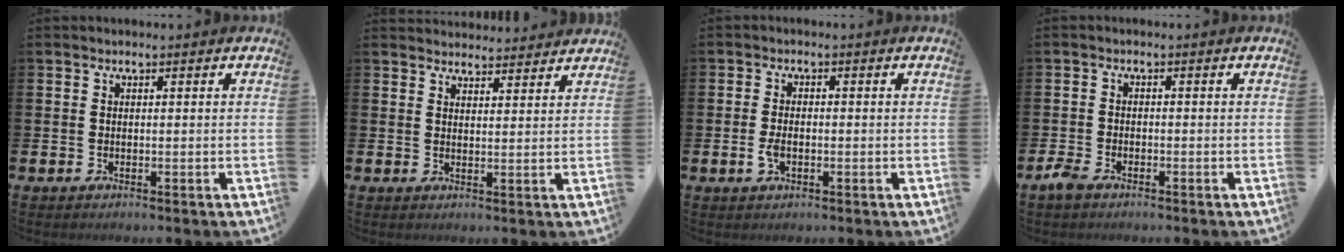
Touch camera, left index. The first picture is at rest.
{"total": 3.4, "force": [3.3, 0.4, -0.3], "torque": [-0.001, -0.019, 0.062]}
{"total": 2.4, "force": [-0.6, 1.4, 1.9], "torque": [-0.036, 0.004, -0.012]}
{"total": 2.2, "force": [-1.4, 1.2, 1.2], "torque": [-0.031, 0.003, -0.031]}